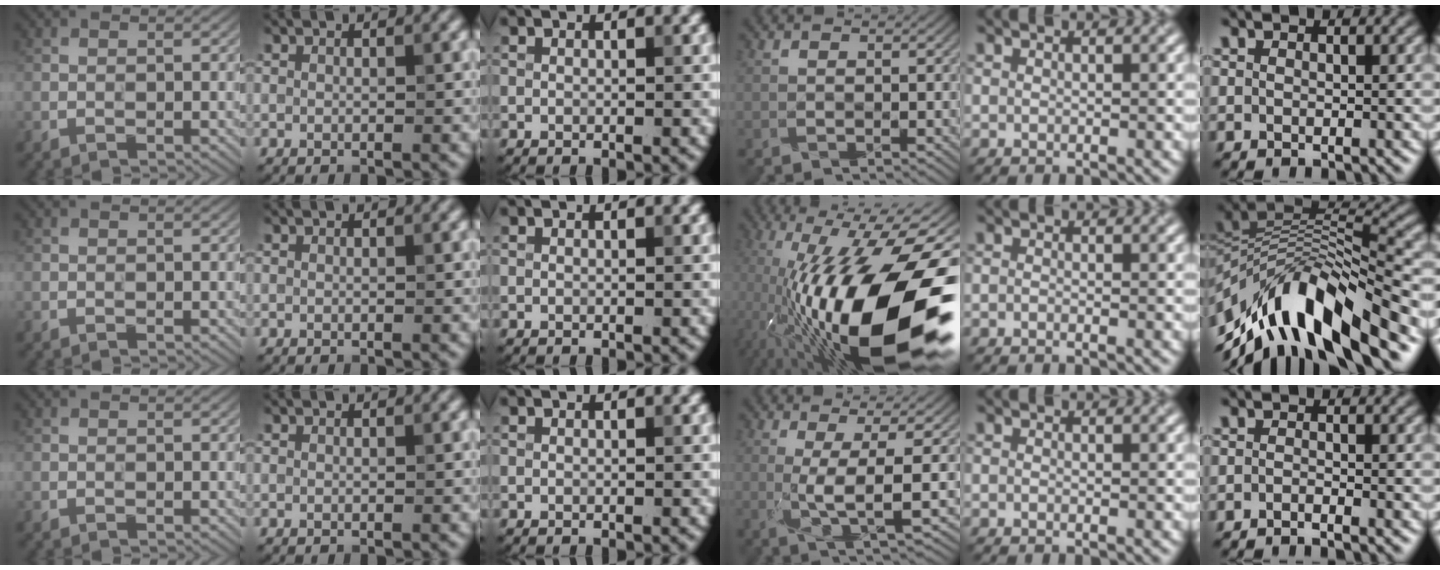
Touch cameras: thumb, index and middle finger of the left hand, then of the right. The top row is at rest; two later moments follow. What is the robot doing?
{"motion": "wrap", "object": "paper"}